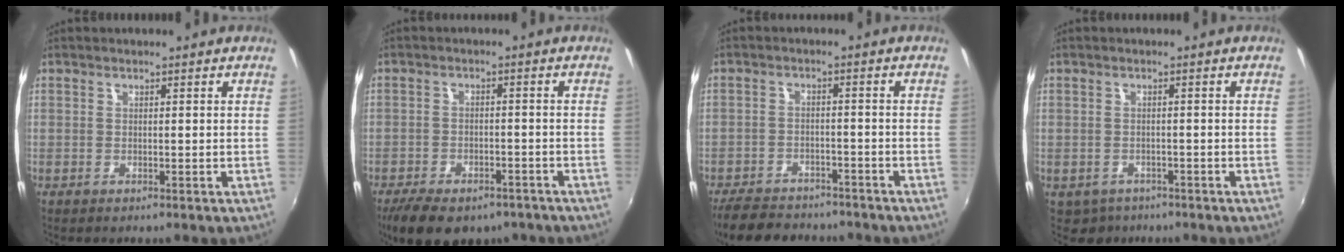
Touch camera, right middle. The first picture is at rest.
{"total": 12.9, "force": [-9.2, 5.9, 6.7], "torque": [-0.150, -0.020, -0.134]}
{"total": 13.1, "force": [-11.1, 5.0, 5.0], "torque": [-0.123, -0.011, -0.165]}
{"total": 3.3, "force": [-2.0, 2.5, 0.6], "torque": [-0.020, -0.006, -0.026]}